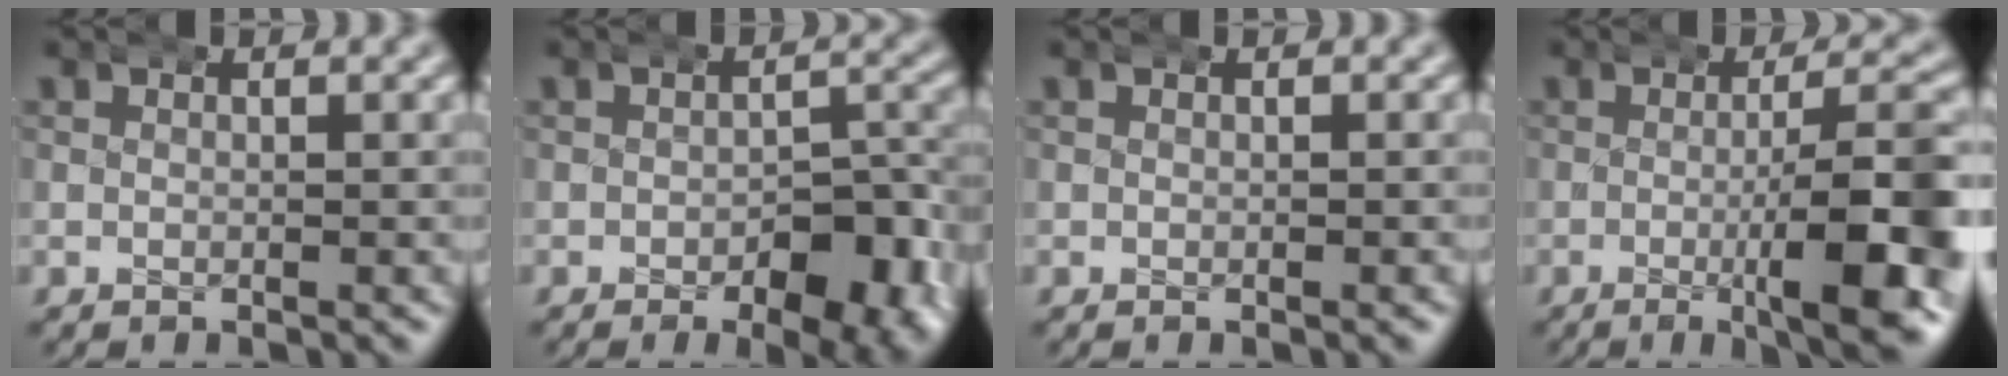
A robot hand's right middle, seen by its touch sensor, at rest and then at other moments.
{"total": 6.1, "force": [-2.5, 3.0, 4.7], "torque": [-0.060, -0.010, -0.033]}
{"total": 0.0}
{"total": 10.5, "force": [-2.6, 2.8, 9.8], "torque": [-0.119, -0.003, -0.039]}